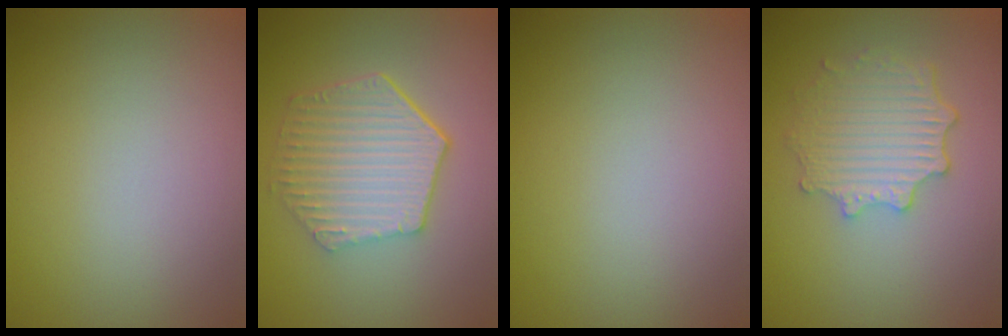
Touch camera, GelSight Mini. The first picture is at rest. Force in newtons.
{"total": 5.9, "press": 4.4, "slide": 4.0}
{"total": 0.0}
{"total": 4.2, "press": 3.5, "slide": 2.4}